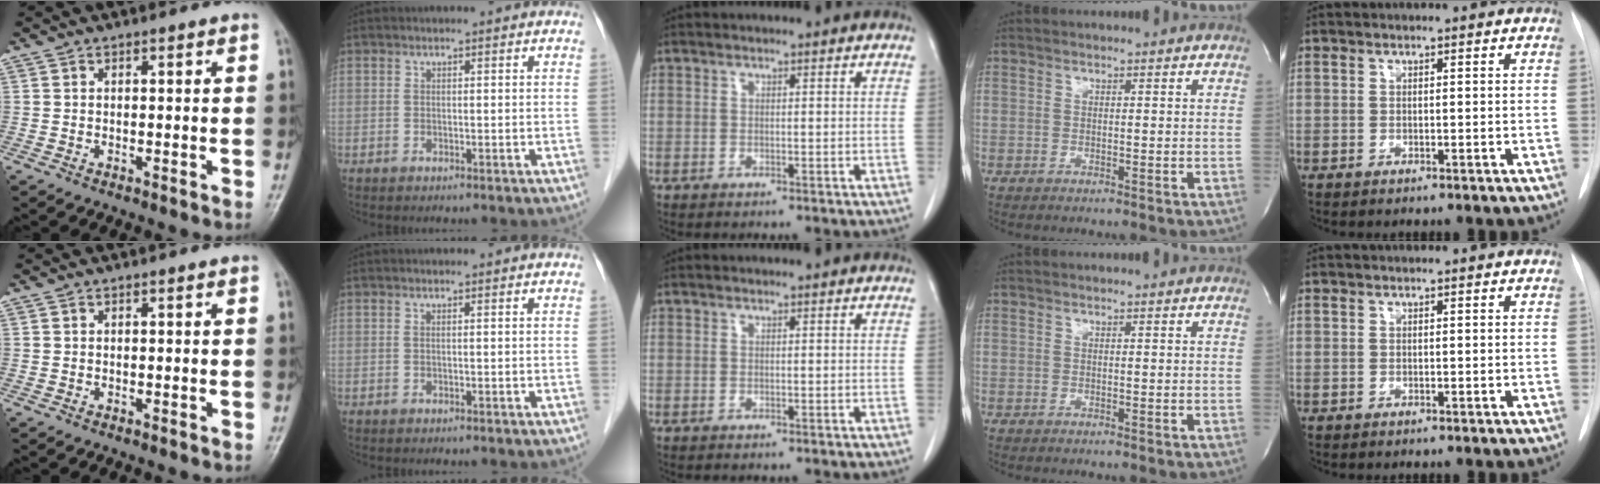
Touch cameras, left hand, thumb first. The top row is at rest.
{}